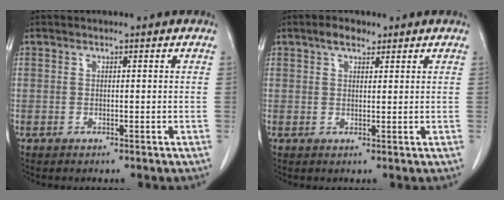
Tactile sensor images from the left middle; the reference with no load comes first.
{"total": 2.7, "force": [1.9, 1.2, 1.5], "torque": [-0.029, 0.008, 0.032]}